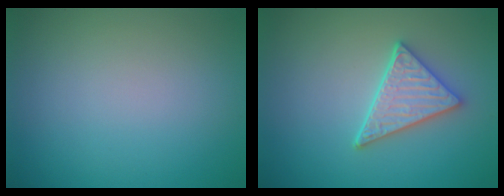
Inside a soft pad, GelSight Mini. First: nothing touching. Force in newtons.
{"total": 3.7, "press": 3.3, "slide": 1.7}